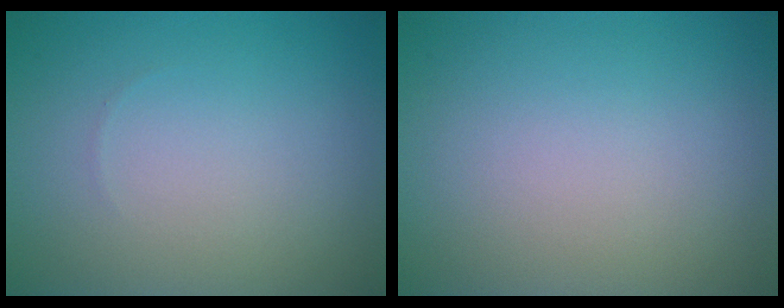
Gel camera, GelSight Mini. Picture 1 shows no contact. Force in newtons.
{"total": 0.0}